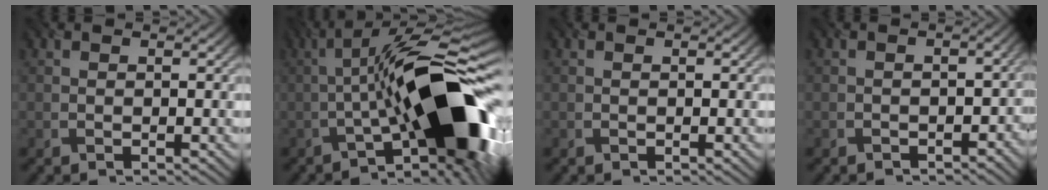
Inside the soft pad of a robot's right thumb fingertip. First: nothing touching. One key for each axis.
{"total": 18.5, "fx": -4.5, "fy": 5.3, "fz": 17.1, "tx": -0.256, "ty": 0.019, "tz": -0.076}
{"total": 0.0}
{"total": 2.8, "fx": -2.0, "fy": 1.4, "fz": 1.3, "tx": -0.010, "ty": -0.004, "tz": -0.026}